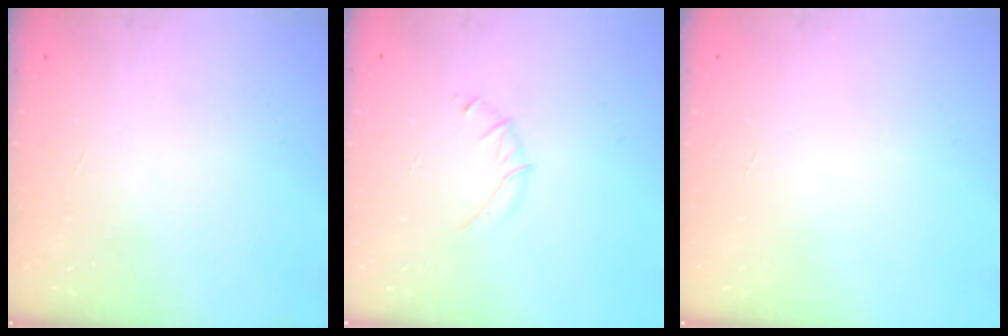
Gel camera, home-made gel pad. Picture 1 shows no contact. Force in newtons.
{"total": 3.3, "press": 3.2, "slide": 0.9}
{"total": 0.0}